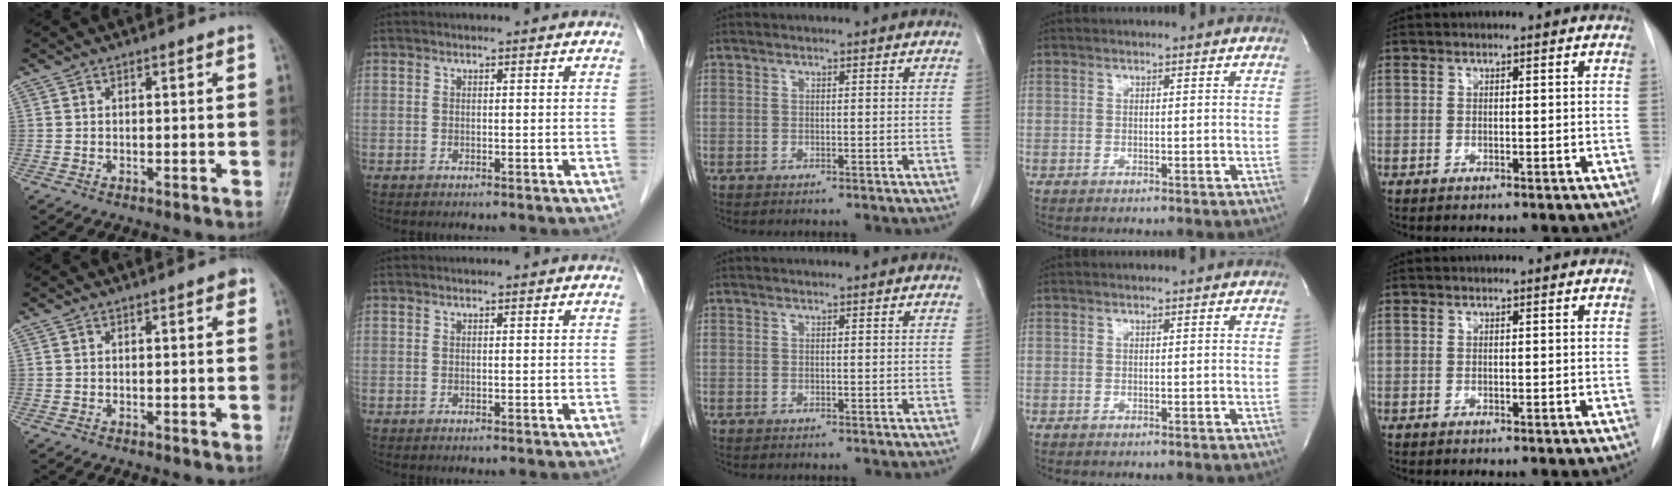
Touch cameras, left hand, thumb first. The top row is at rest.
{"thumb": {"total": 1.8, "force": [0.9, 0.5, 1.5], "torque": [-0.018, 0.000, 0.008]}}